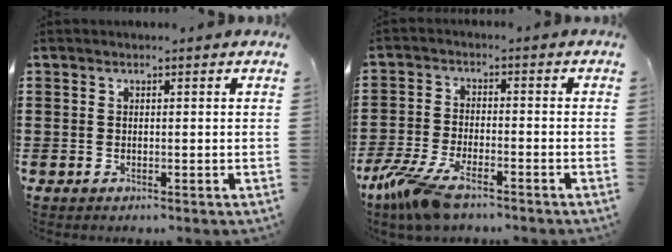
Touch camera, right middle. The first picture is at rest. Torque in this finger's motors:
{"motor_torque": [1.65, -0.48, 0.58, 0.21]}